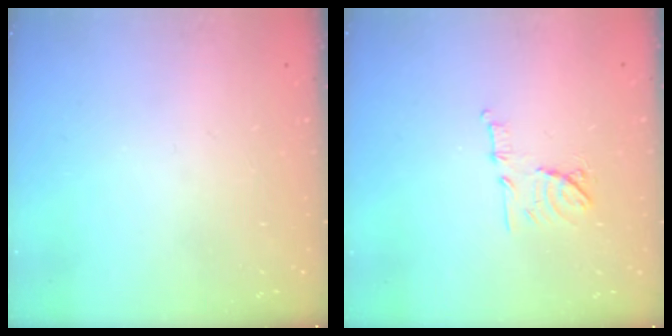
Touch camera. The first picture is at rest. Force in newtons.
{"total": 9.5, "press": 9.5, "slide": 0.8}